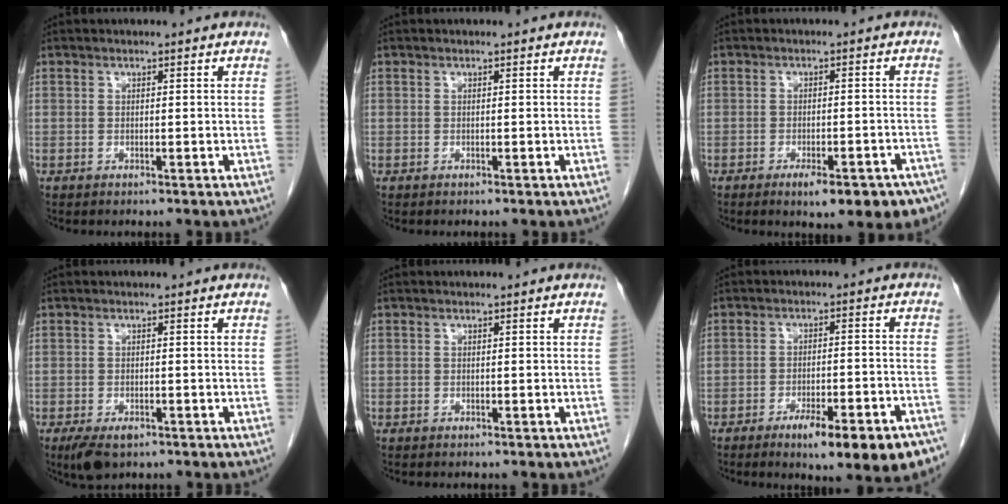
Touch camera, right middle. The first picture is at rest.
{"total": 0.0}
{"total": 10.2, "force": [-7.2, 3.4, 6.3], "torque": [-0.058, 0.008, -0.094]}
{"total": 4.0, "force": [-2.5, 1.9, 2.6], "torque": [-0.050, -0.007, -0.036]}
{"total": 0.0}
{"total": 13.1, "force": [-8.7, 2.8, 9.5], "torque": [-0.081, 0.007, -0.119]}